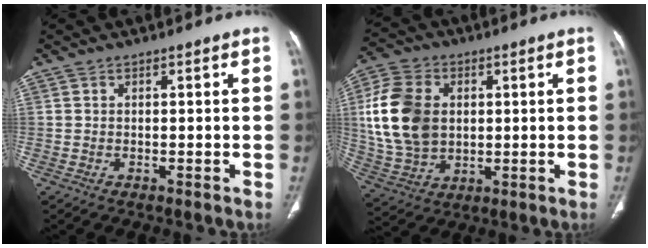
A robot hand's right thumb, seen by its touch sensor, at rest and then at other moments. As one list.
[{"total": 16.1, "force": [2.3, 11.7, 10.9], "torque": [-0.199, 0.000, 0.050]}]